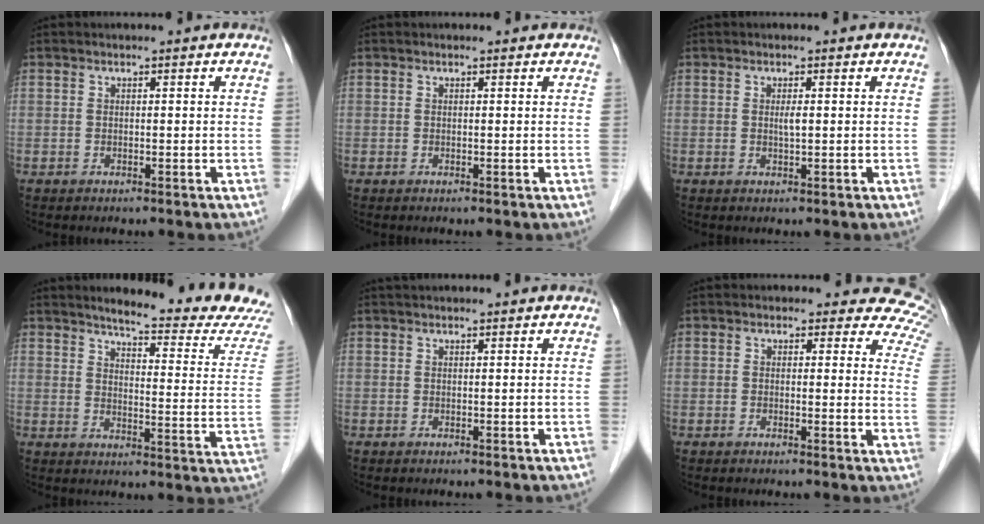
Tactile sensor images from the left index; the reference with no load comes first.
{"total": 0.6, "force": [0.6, 0.2, 0.1], "torque": [-0.009, 0.003, 0.005]}
{"total": 1.2, "force": [0.2, 0.1, 1.1], "torque": [-0.025, -0.001, 0.002]}
{"total": 17.6, "force": [16.6, -0.5, 5.9], "torque": [-0.079, -0.099, 0.188]}
{"total": 2.8, "force": [2.6, 0.2, 1.1], "torque": [-0.010, 0.034, 0.038]}
{"total": 9.4, "force": [7.8, 4.6, 2.6], "torque": [0.016, -0.025, 0.039]}